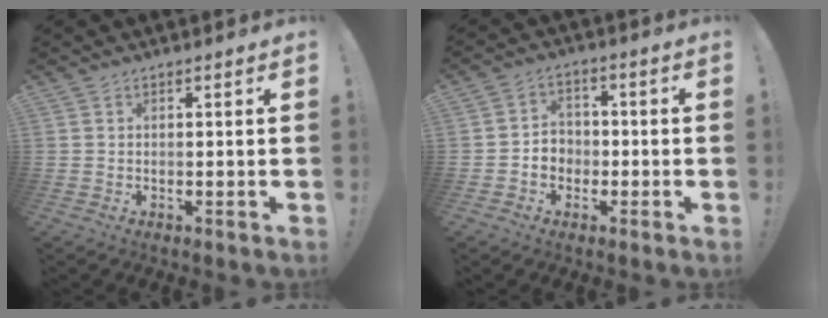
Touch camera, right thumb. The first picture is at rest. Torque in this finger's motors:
{"motor_torque": [0.36, 0.25, 0.27, -0.42, 0.00]}